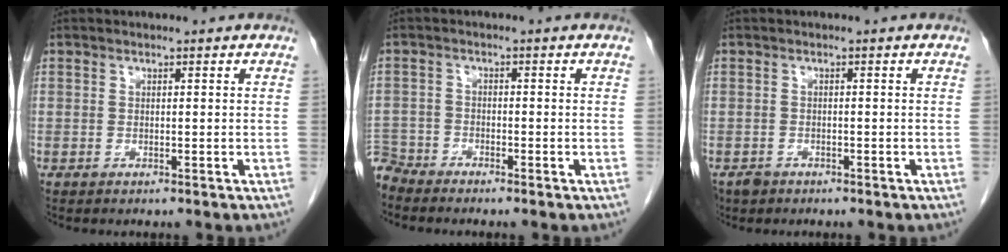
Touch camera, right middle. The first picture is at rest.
{"total": 3.7, "force": [-3.6, 0.5, -0.3], "torque": [0.009, -0.010, -0.072]}
{"total": 1.6, "force": [-1.1, 1.2, 0.1], "torque": [-0.010, 0.002, -0.017]}